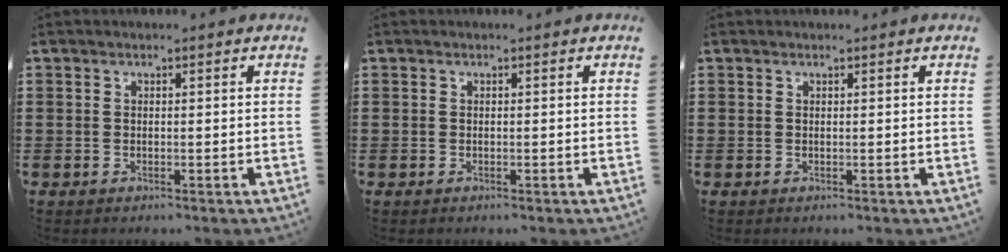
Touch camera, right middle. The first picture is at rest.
{"total": 0.0}
{"total": 0.0}